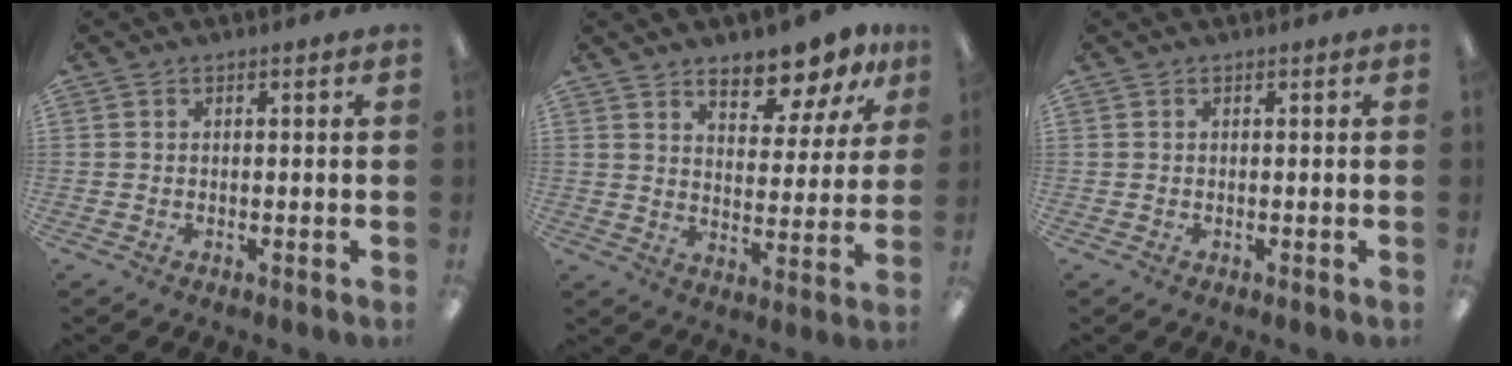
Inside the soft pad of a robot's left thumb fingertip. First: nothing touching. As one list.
[{"total": 7.2, "force": [6.2, 2.8, 2.3], "torque": [-0.025, -0.050, 0.106]}, {"total": 0.0}]